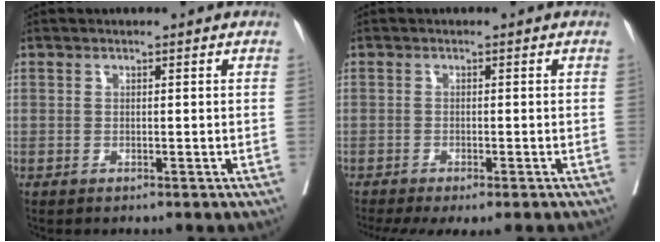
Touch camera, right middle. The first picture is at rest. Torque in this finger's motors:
{"motor_torque": [1.13, -1.01, 0.19, 0.10]}